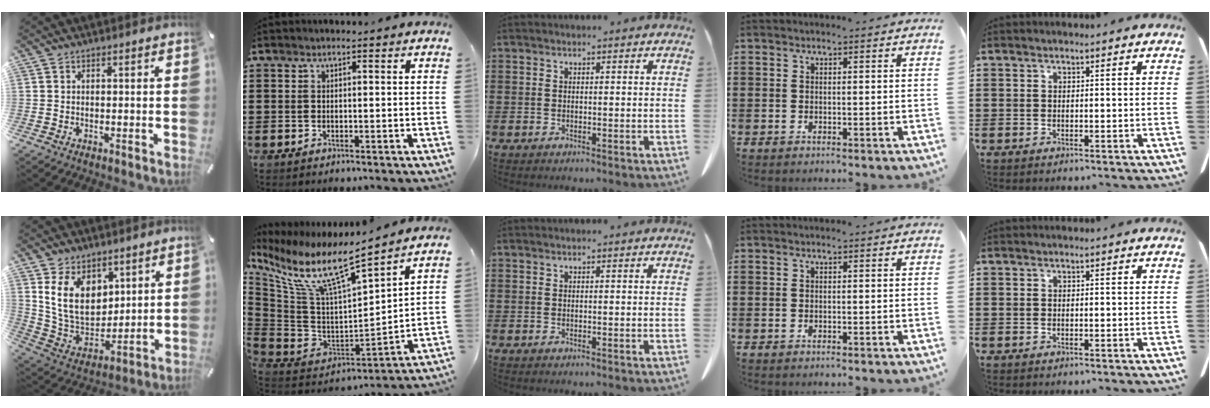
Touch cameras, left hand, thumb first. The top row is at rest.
{"thumb": {"total": 13.9, "force": [5.6, 10.4, 7.3], "torque": [-0.160, -0.028, 0.108]}, "index": {"total": 9.5, "force": [6.5, 1.5, 6.7], "torque": [-0.157, -0.057, 0.107]}}